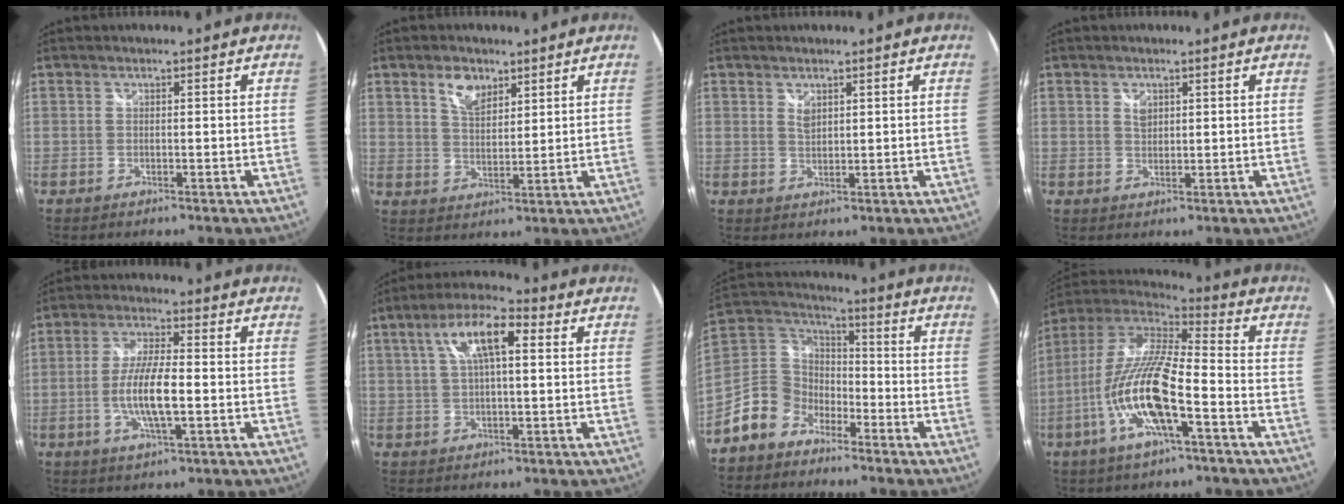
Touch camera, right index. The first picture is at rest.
{"total": 5.6, "force": [3.4, 3.1, 3.3], "torque": [-0.052, 0.006, 0.062]}
{"total": 2.1, "force": [1.2, 1.2, 1.3], "torque": [-0.018, -0.001, 0.021]}
{"total": 2.2, "force": [0.9, 1.5, 1.3], "torque": [-0.018, 0.002, 0.016]}
{"total": 9.4, "force": [-2.1, 2.1, 8.9], "torque": [-0.174, -0.002, -0.039]}
{"total": 10.1, "force": [3.0, 3.5, 9.0], "torque": [-0.164, 0.025, 0.050]}
{"total": 11.9, "force": [-7.8, 8.2, 3.8], "torque": [-0.102, 0.030, -0.153]}
{"total": 17.8, "force": [-6.7, 3.8, 16.1], "torque": [-0.309, -0.019, -0.132]}